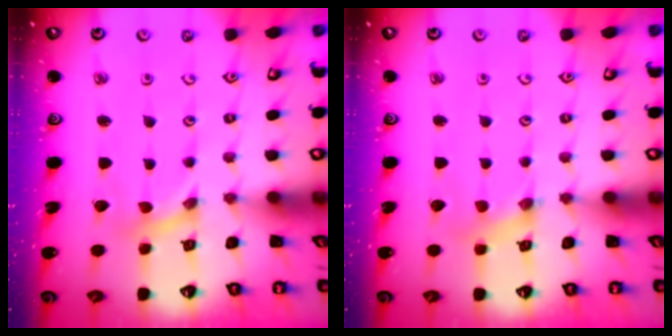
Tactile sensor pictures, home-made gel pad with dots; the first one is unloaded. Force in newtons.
{"total": 1.5, "press": 1.5, "slide": 0.1}